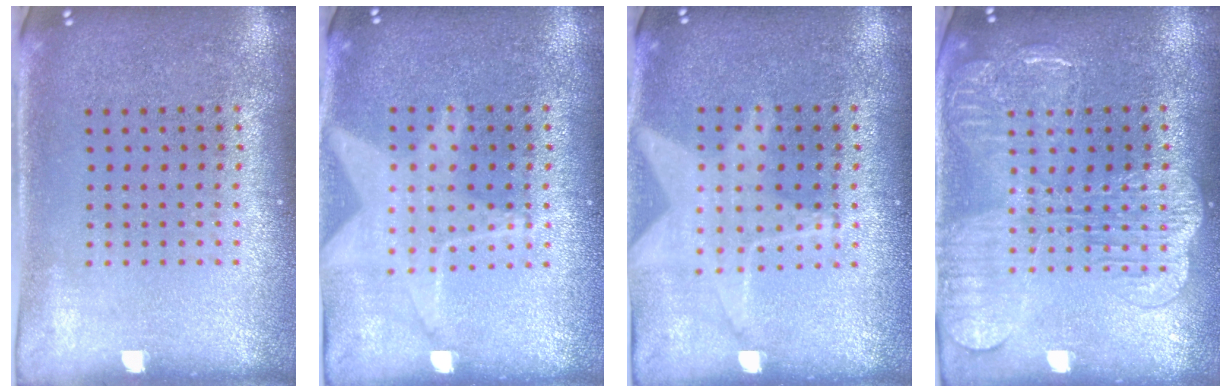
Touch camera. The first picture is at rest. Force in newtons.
{"total": 1.3, "press": 1.2, "slide": 0.4}
{"total": 1.3, "press": 1.2, "slide": 0.4}
{"total": 2.4, "press": 2.3, "slide": 0.5}